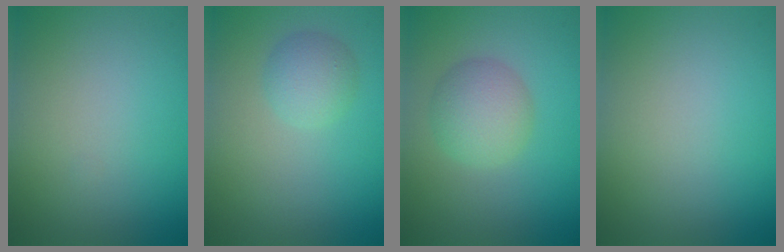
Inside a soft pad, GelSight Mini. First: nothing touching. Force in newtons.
{"total": 2.5, "press": 2.5, "slide": 0.1}
{"total": 3.9, "press": 3.9, "slide": 0.1}
{"total": 0.0}